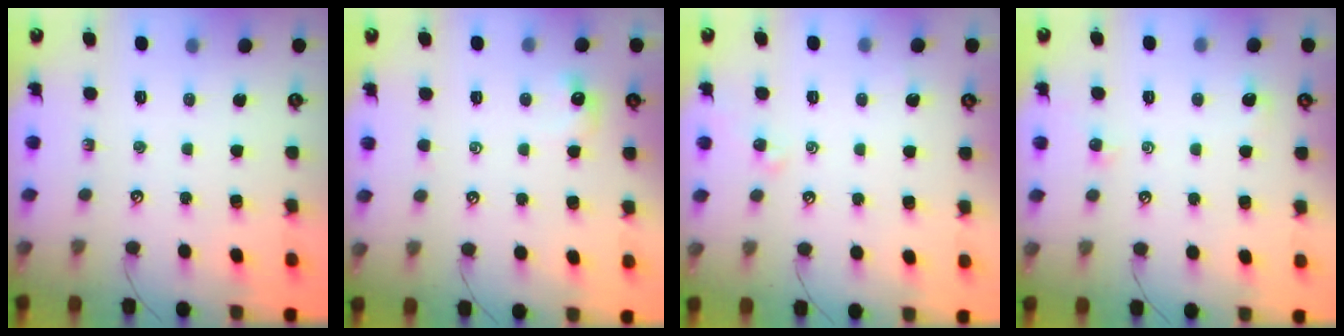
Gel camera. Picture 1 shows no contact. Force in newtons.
{"total": 1.4, "press": 1.2, "slide": 0.6}
{"total": 0.0}
{"total": 0.0}